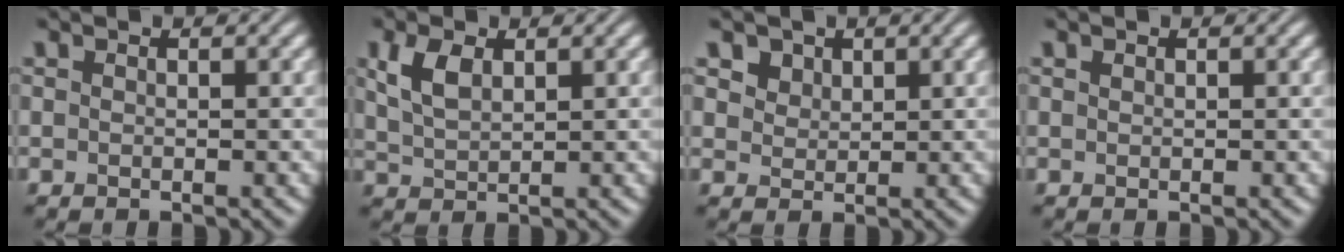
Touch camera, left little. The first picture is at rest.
{"total": 3.2, "force": [1.4, 1.7, 2.3], "torque": [-0.055, 0.005, 0.033]}
{"total": 3.5, "force": [2.2, 2.3, 1.4], "torque": [-0.049, -0.001, 0.043]}
{"total": 0.0}